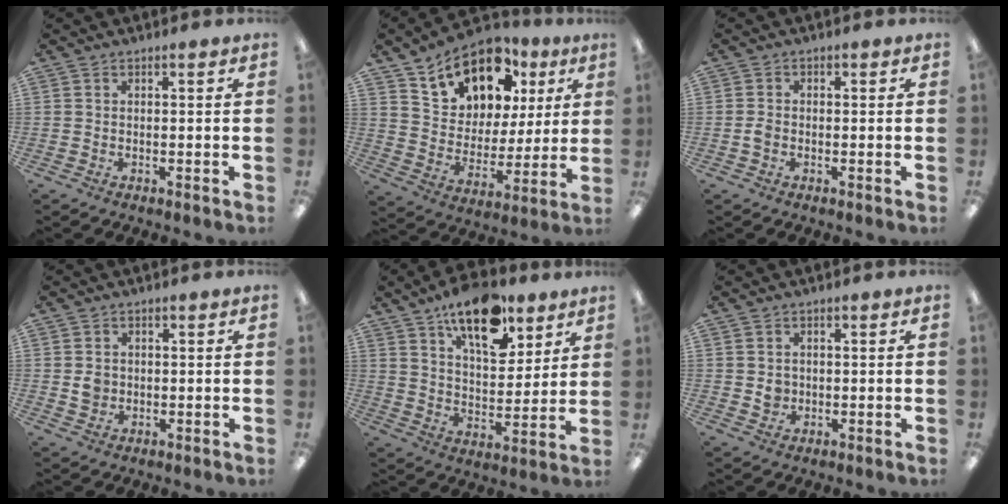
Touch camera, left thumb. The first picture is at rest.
{"total": 16.3, "force": [10.4, 10.3, 7.1], "torque": [-0.121, -0.054, 0.193]}
{"total": 1.8, "force": [-0.5, 1.4, 1.0], "torque": [-0.019, 0.003, -0.010]}
{"total": 2.9, "force": [0.2, 2.7, 1.0], "torque": [-0.005, 0.000, -0.001]}
{"total": 17.2, "force": [11.5, 8.0, 9.8], "torque": [-0.146, -0.059, 0.198]}
{"total": 2.5, "force": [0.2, 2.4, 0.7], "torque": [0.001, -0.003, -0.001]}